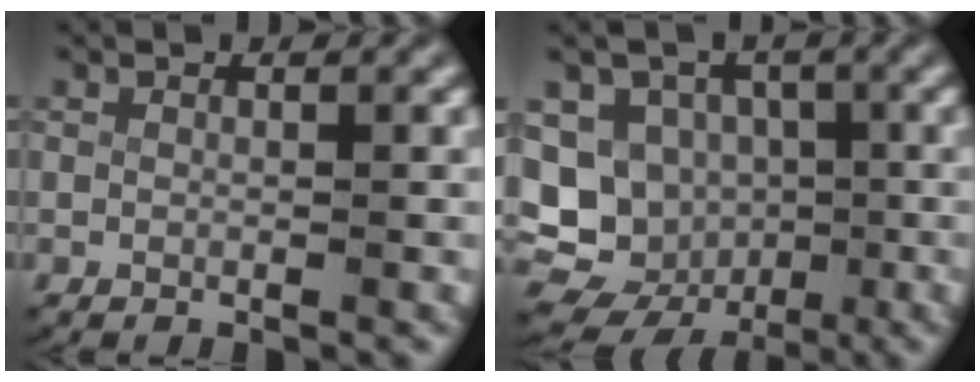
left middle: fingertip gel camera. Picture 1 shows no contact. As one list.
[{"total": 17.0, "force": [-5.0, 15.4, 5.4], "torque": [-0.136, -0.078, -0.074]}]